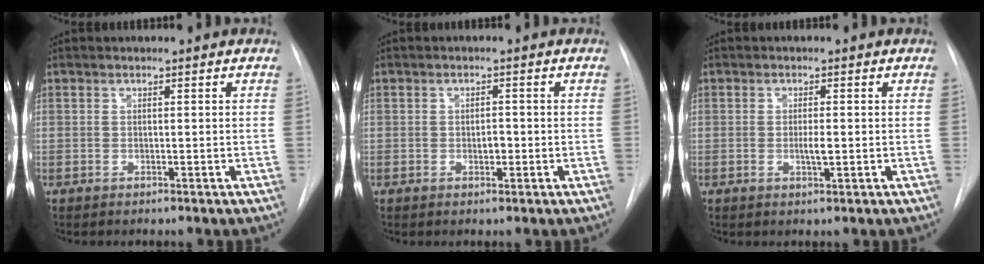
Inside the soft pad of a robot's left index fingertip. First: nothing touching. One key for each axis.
{"total": 1.5, "fx": -0.3, "fy": 0.9, "fz": 1.2, "tx": -0.017, "ty": 0.002, "tz": -0.004}
{"total": 1.8, "fx": -0.2, "fy": 0.3, "fz": 1.8, "tx": -0.034, "ty": -0.002, "tz": -0.003}